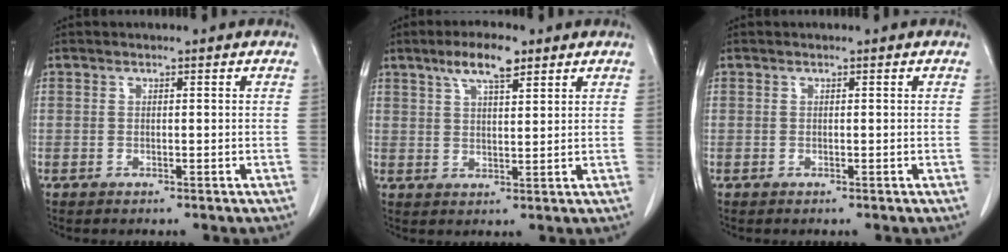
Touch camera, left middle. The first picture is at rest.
{"total": 6.3, "force": [4.1, 1.5, 4.5], "torque": [-0.088, 0.008, 0.071]}
{"total": 0.0}